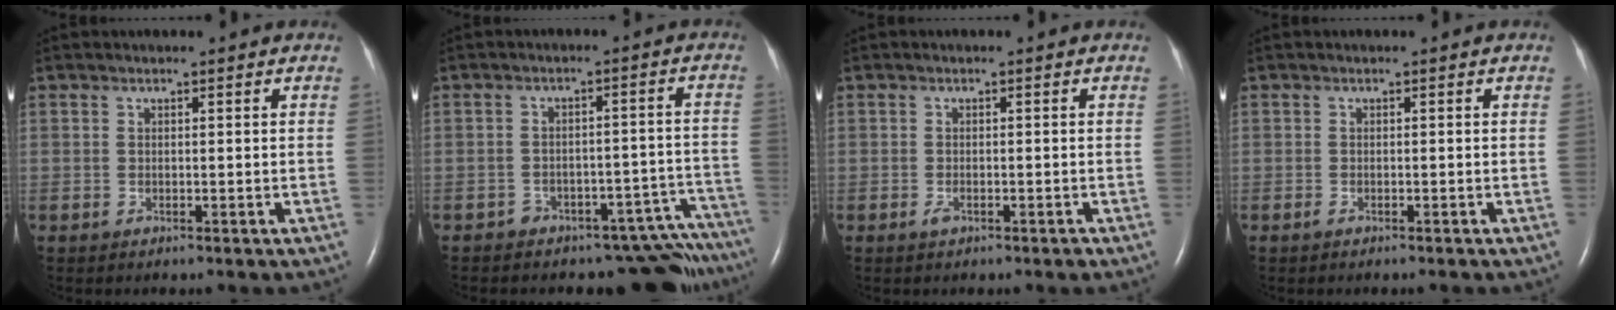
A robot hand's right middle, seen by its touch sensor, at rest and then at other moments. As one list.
[{"total": 13.9, "force": [-13.4, 3.7, 1.6], "torque": [0.009, 0.053, -0.156]}, {"total": 1.5, "force": [-0.9, 0.5, 1.1], "torque": [-0.023, -0.001, -0.014]}, {"total": 1.0, "force": [-0.8, 0.2, 0.5], "torque": [-0.014, -0.002, -0.012]}]